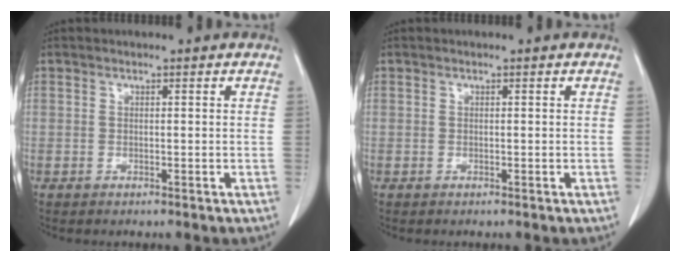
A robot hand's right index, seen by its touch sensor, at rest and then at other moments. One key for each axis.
{"total": 0.0}